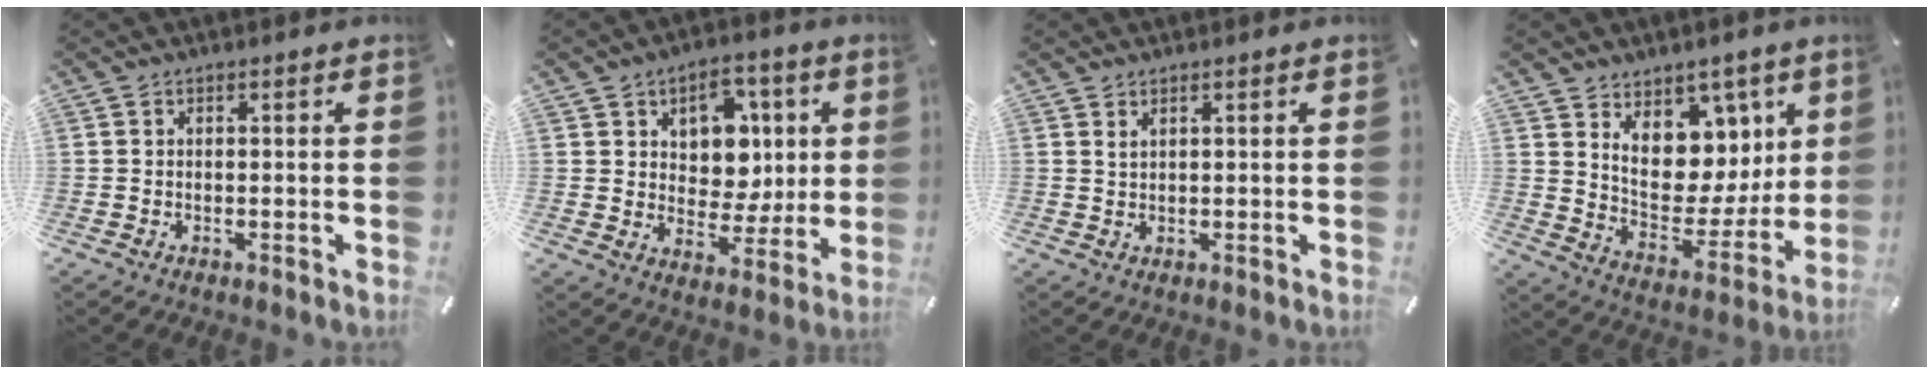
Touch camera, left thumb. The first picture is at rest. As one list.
[{"total": 10.3, "force": [3.2, 8.9, 4.1], "torque": [-0.057, -0.020, 0.060]}, {"total": 1.2, "force": [0.9, 0.3, 0.7], "torque": [-0.016, -0.002, 0.017]}, {"total": 12.3, "force": [5.5, 9.7, 5.2], "torque": [-0.068, -0.066, 0.109]}]